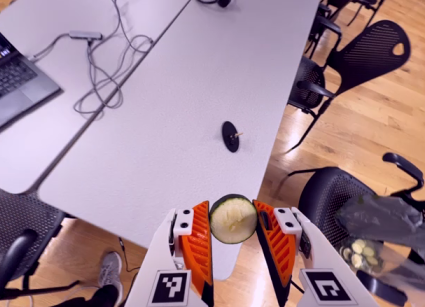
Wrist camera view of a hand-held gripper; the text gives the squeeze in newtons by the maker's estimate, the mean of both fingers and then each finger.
{"total": 8.2, "left": 8.2, "right": 8.1}